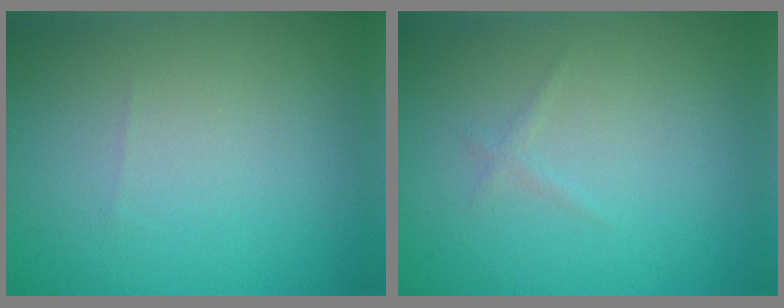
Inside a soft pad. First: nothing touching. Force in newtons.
{"total": 0.6, "press": 0.6, "slide": 0.0}